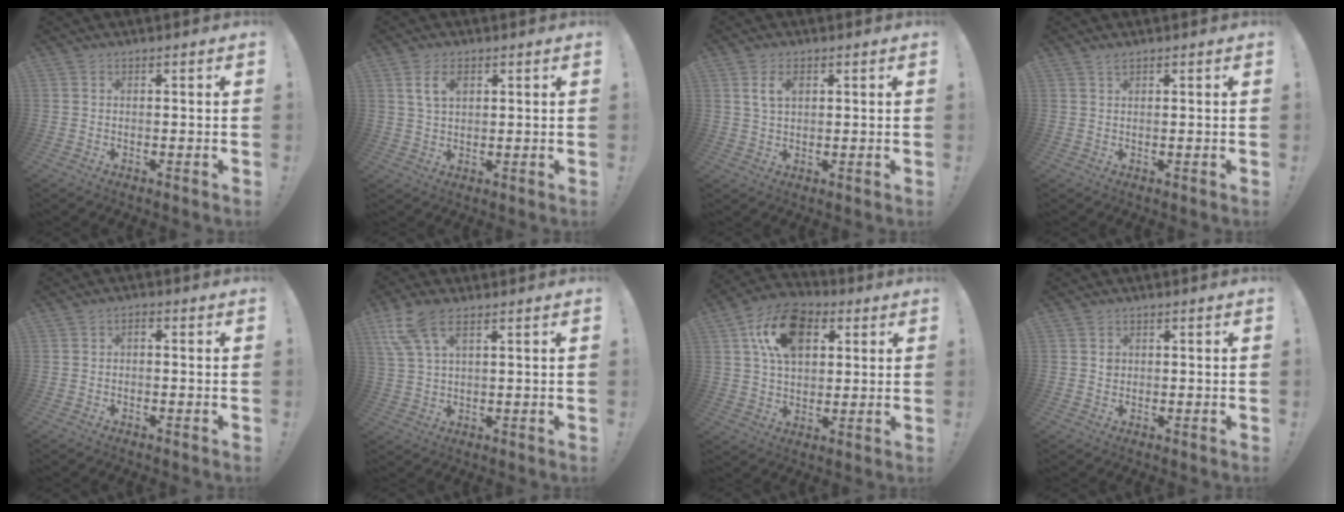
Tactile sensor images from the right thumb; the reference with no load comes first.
{"total": 5.8, "force": [2.2, 3.3, 4.2], "torque": [-0.072, 0.001, 0.040]}
{"total": 5.0, "force": [1.8, 2.8, 3.7], "torque": [-0.061, -0.001, 0.031]}
{"total": 1.3, "force": [1.0, 0.3, 0.8], "torque": [-0.013, -0.001, 0.017]}
{"total": 1.4, "force": [-0.9, 0.6, 0.9], "torque": [-0.015, 0.005, -0.017]}
{"total": 8.8, "force": [5.1, 3.4, 6.4], "torque": [-0.124, -0.008, 0.099]}
{"total": 16.3, "force": [6.2, 11.0, 10.4], "torque": [-0.167, -0.006, 0.119]}
{"total": 1.1, "force": [0.3, 1.0, 0.3], "torque": [0.009, -0.004, 0.002]}